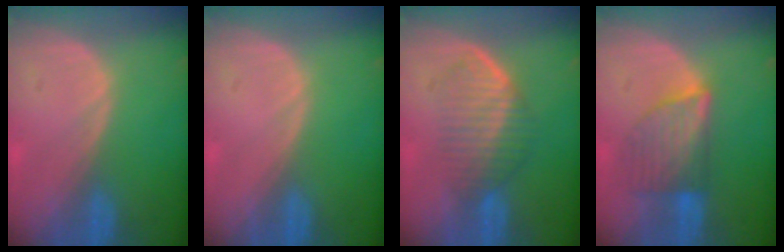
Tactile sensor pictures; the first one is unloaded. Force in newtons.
{"total": 0.0}
{"total": 6.2, "press": 5.8, "slide": 2.4}
{"total": 6.5, "press": 6.5, "slide": 0.9}